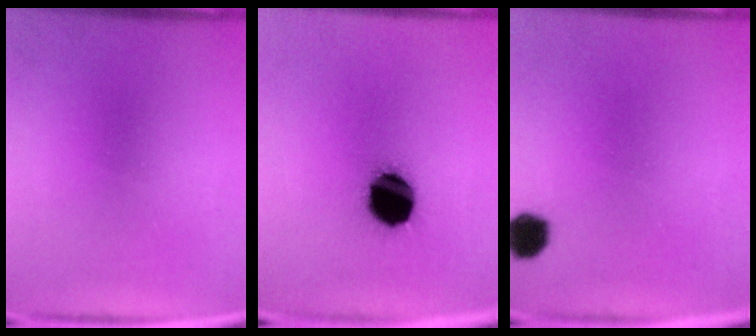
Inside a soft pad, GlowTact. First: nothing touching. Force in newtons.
{"total": 14.7}
{"total": 4.4}